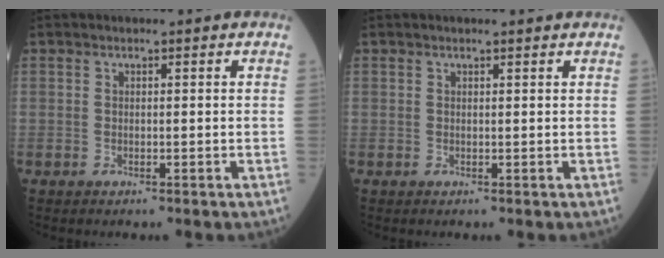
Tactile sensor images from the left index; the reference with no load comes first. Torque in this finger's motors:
{"motor_torque": [0.17, -0.28, -0.01, 0.00]}